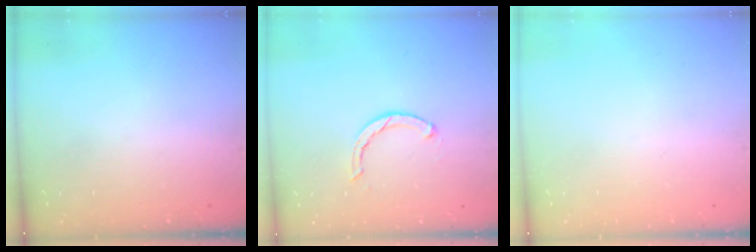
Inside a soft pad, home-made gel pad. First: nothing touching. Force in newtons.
{"total": 3.3, "press": 3.2, "slide": 0.7}
{"total": 0.0}